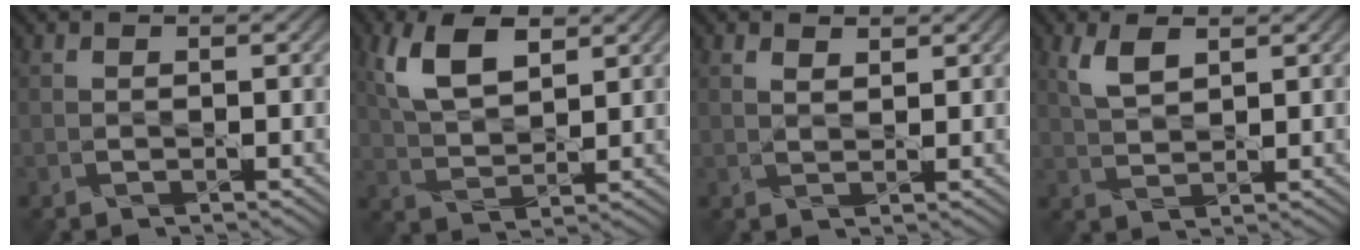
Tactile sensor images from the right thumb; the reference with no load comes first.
{"total": 7.5, "force": [3.7, 3.5, 5.5], "torque": [-0.124, 0.007, 0.071]}
{"total": 1.4, "force": [1.2, 0.3, 0.6], "torque": [-0.017, -0.002, 0.025]}
{"total": 3.8, "force": [2.2, 1.4, 2.7], "torque": [-0.070, 0.004, 0.046]}